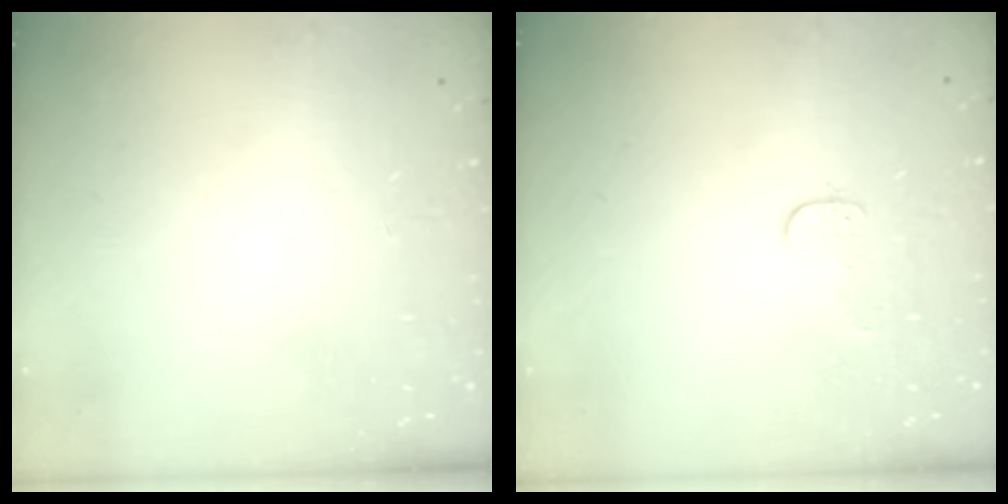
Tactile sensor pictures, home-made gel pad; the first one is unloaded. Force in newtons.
{"total": 5.7, "press": 5.7, "slide": 0.3}